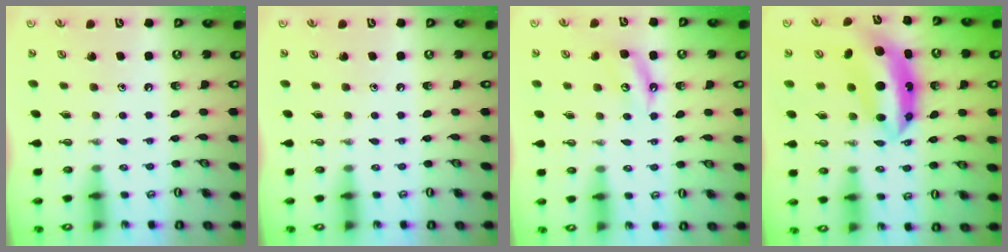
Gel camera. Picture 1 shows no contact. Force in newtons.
{"total": 0.0}
{"total": 4.5, "press": 4.4, "slide": 0.8}
{"total": 9.6, "press": 9.6, "slide": 0.7}